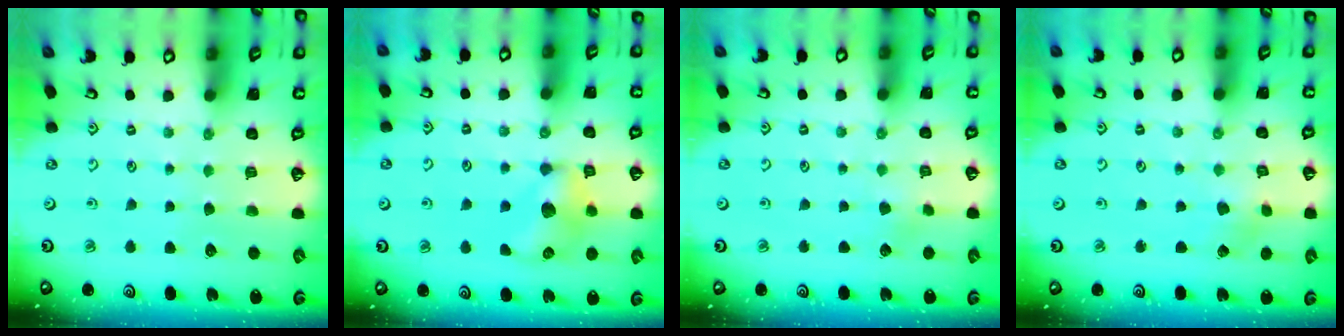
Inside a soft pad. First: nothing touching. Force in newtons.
{"total": 12.1, "press": 12.0, "slide": 1.0}
{"total": 2.9, "press": 2.9, "slide": 0.2}
{"total": 2.6, "press": 2.5, "slide": 0.5}